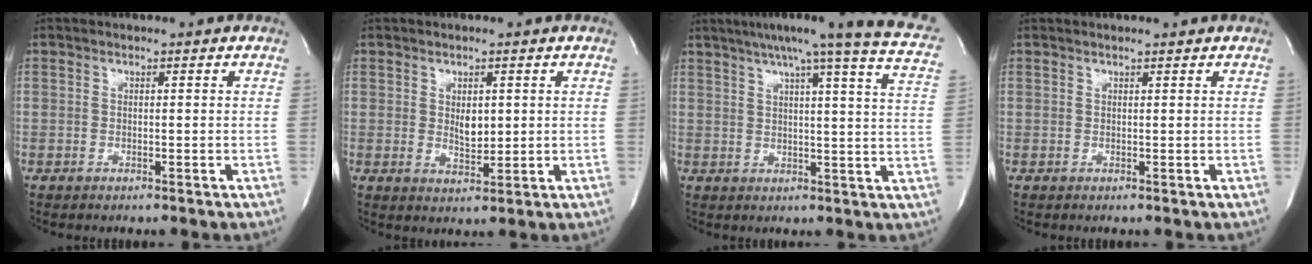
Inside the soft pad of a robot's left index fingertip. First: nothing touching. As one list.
[{"total": 3.0, "force": [0.7, 1.6, 2.5], "torque": [-0.042, -0.007, 0.017]}, {"total": 21.0, "force": [16.6, 0.1, 12.8], "torque": [-0.187, -0.017, 0.190]}, {"total": 1.5, "force": [1.5, 0.0, 0.4], "torque": [-0.010, 0.009, 0.021]}]